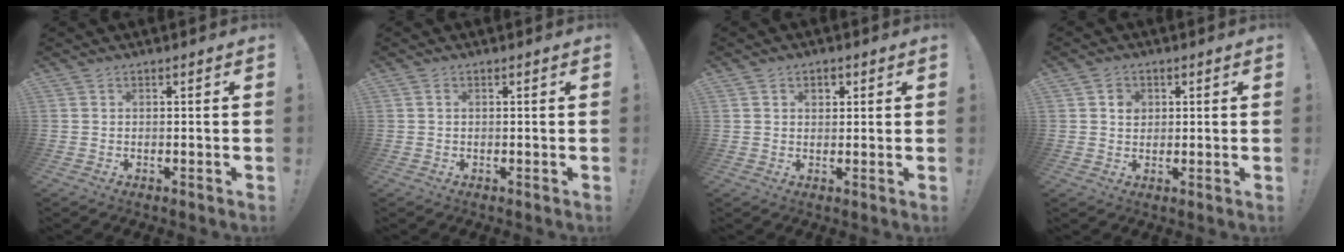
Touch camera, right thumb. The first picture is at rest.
{"total": 0.7, "force": [0.0, 0.6, 0.2], "torque": [-0.006, 0.004, 0.001]}
{"total": 2.5, "force": [1.0, 2.1, 1.1], "torque": [-0.004, -0.004, 0.014]}
{"total": 3.5, "force": [0.8, 3.1, 1.3], "torque": [-0.009, -0.003, 0.011]}